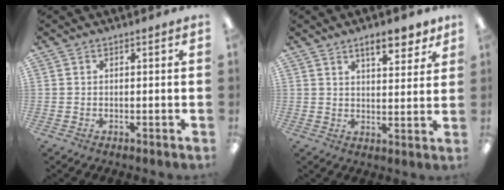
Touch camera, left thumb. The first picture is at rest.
{"total": 7.4, "force": [5.4, 2.7, 4.4], "torque": [-0.050, -0.028, 0.088]}